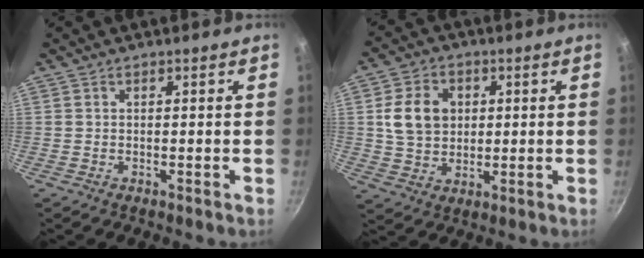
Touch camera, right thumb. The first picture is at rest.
{"total": 10.0, "force": [1.8, 8.1, 5.6], "torque": [-0.075, 0.001, 0.035]}